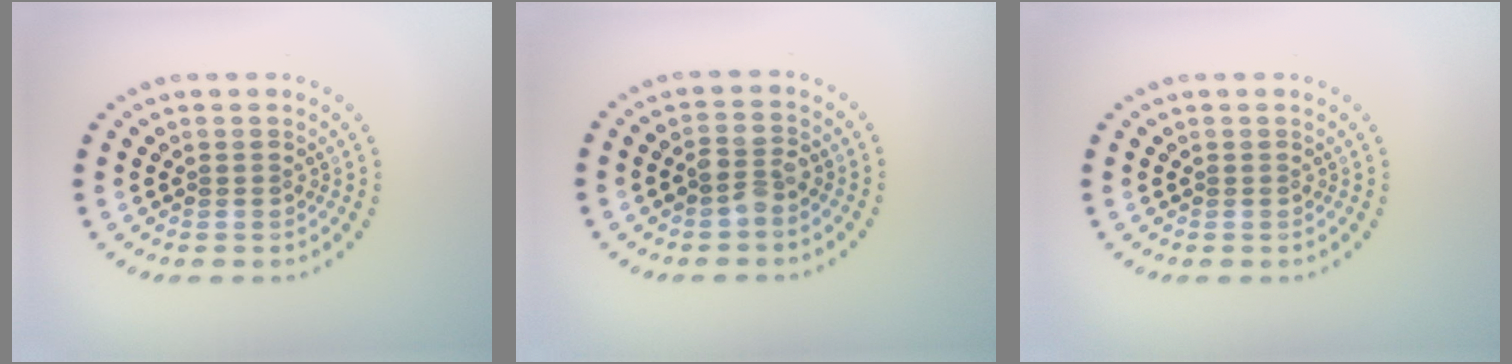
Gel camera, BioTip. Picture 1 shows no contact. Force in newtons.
{"total": 2.3, "press": 2.2, "slide": 0.6}
{"total": 0.0}